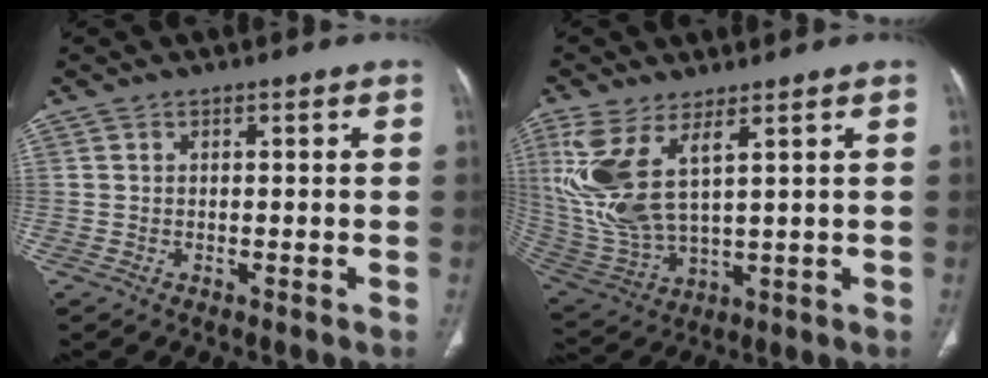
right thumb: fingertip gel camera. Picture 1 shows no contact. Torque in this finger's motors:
{"motor_torque": [0.14, 0.44, 1.27, 1.49, 0.26]}